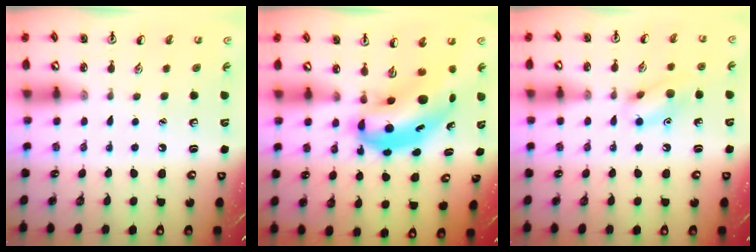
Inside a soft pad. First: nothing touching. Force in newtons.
{"total": 8.2, "press": 7.9, "slide": 2.1}
{"total": 10.5, "press": 10.5, "slide": 0.7}